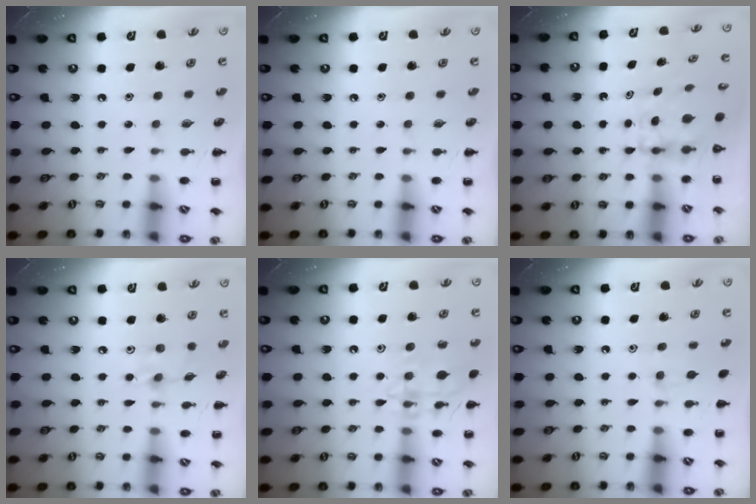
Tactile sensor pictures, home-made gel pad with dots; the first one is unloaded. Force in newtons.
{"total": 0.0}
{"total": 4.1, "press": 4.1, "slide": 0.5}
{"total": 5.1, "press": 5.0, "slide": 1.0}
{"total": 14.9, "press": 14.8, "slide": 1.5}
{"total": 4.7, "press": 4.3, "slide": 1.8}